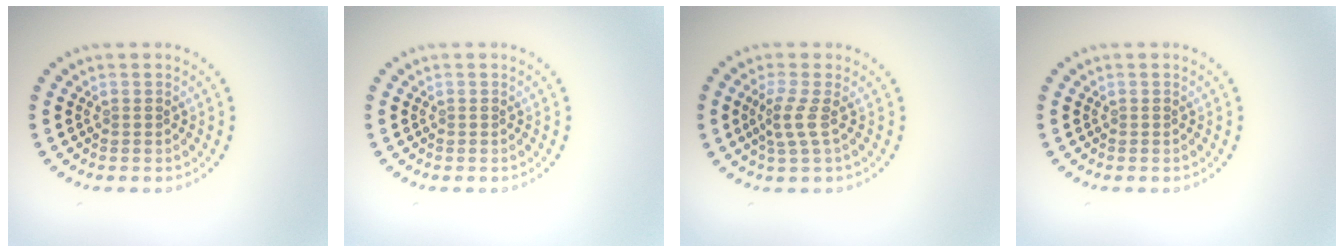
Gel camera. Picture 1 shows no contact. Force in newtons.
{"total": 0.0}
{"total": 2.1, "press": 1.6, "slide": 1.5}
{"total": 0.0}